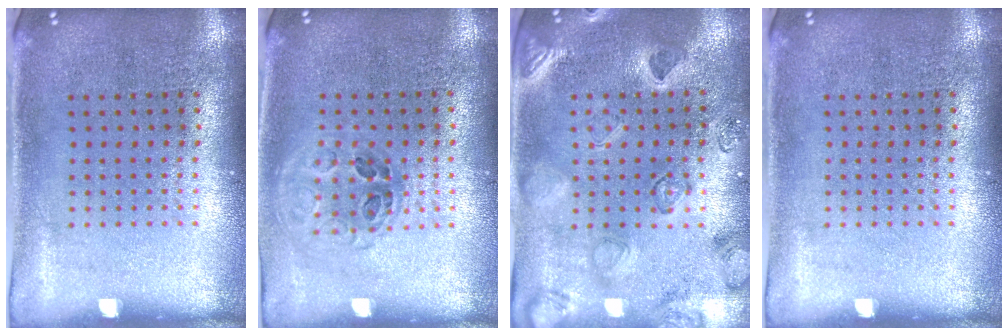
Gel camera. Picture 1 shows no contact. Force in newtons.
{"total": 1.1, "press": 1.0, "slide": 0.6}
{"total": 2.4, "press": 2.3, "slide": 0.7}
{"total": 0.0}